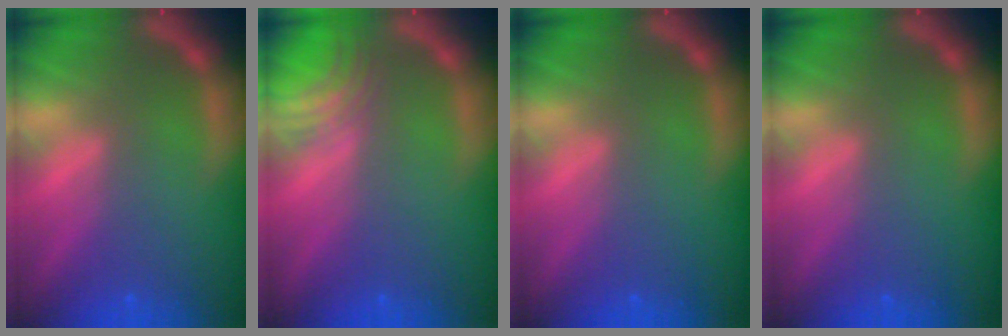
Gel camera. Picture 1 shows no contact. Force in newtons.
{"total": 3.4}
{"total": 0.0}
{"total": 0.0}